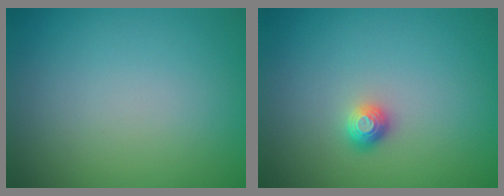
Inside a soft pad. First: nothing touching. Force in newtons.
{"total": 1.1, "press": 1.1, "slide": 0.4}